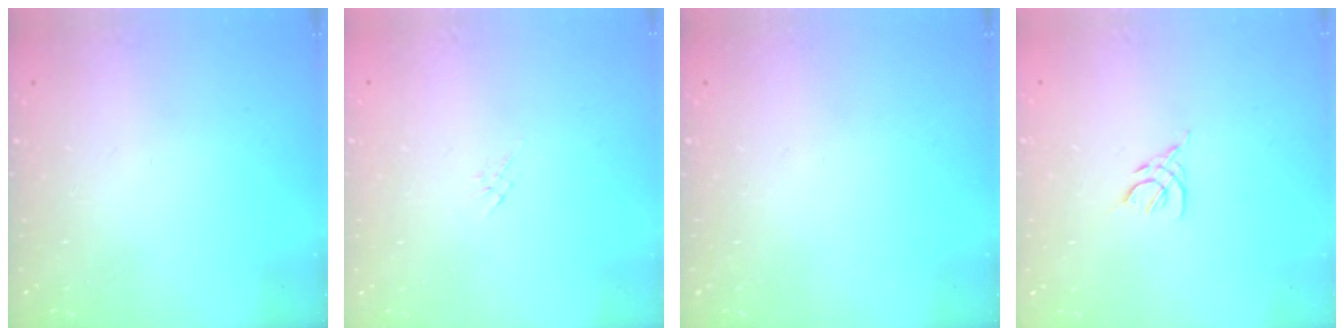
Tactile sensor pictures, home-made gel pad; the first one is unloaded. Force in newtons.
{"total": 3.1, "press": 3.0, "slide": 0.7}
{"total": 0.0}
{"total": 2.4, "press": 2.3, "slide": 0.6}